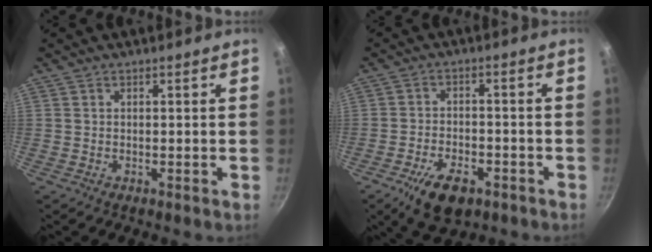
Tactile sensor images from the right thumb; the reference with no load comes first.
{"total": 9.8, "force": [-5.3, 5.0, 6.7], "torque": [-0.104, 0.020, -0.082]}